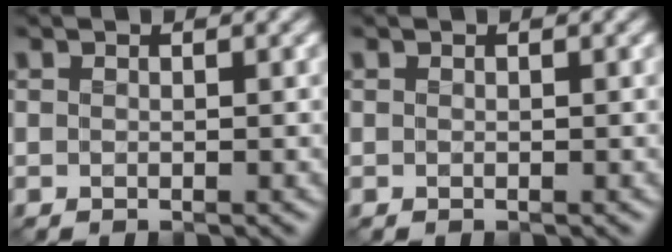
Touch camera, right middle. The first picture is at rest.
{"total": 0.0}